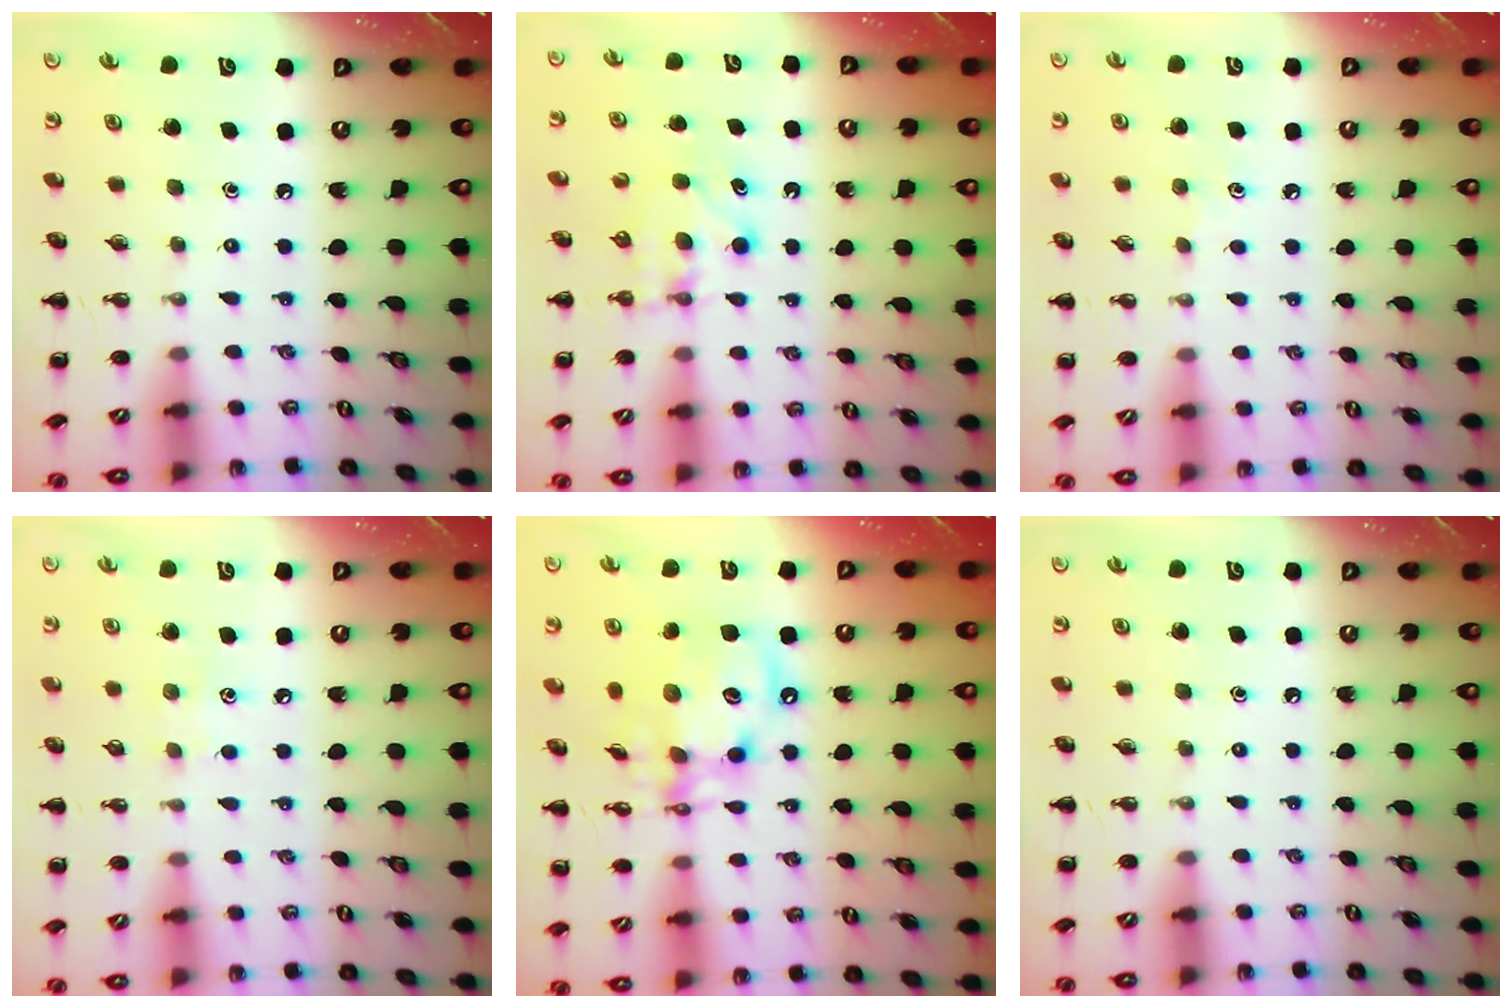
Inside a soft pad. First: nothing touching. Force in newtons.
{"total": 5.7, "press": 5.5, "slide": 1.5}
{"total": 3.9, "press": 3.7, "slide": 1.4}
{"total": 5.2, "press": 5.1, "slide": 0.9}
{"total": 13.5, "press": 13.4, "slide": 2.0}
{"total": 0.0}